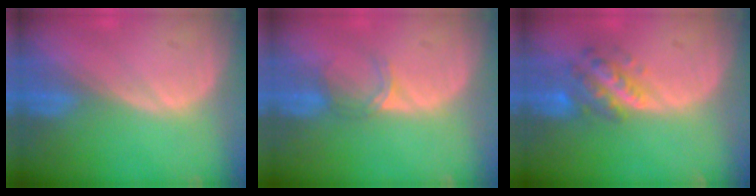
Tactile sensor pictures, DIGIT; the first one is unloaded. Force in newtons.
{"total": 2.5, "press": 2.0, "slide": 1.4}
{"total": 5.8, "press": 5.6, "slide": 1.4}